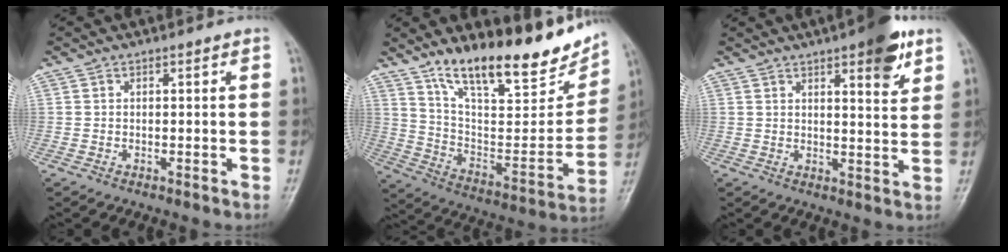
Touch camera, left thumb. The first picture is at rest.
{"total": 24.9, "force": [17.1, 8.0, 16.2], "torque": [-0.205, -0.069, 0.281]}
{"total": 9.1, "force": [5.1, 2.6, 7.1], "torque": [-0.080, -0.023, 0.065]}